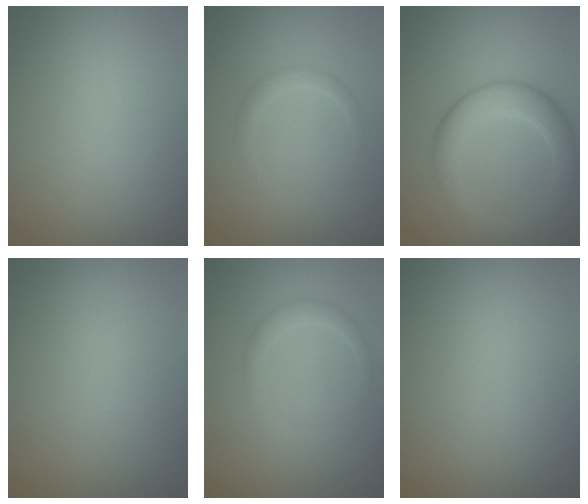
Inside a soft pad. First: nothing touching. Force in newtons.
{"total": 1.3, "press": 1.3, "slide": 0.0}
{"total": 4.8, "press": 4.7, "slide": 0.3}
{"total": 0.0}
{"total": 1.6, "press": 1.6, "slide": 0.0}
{"total": 0.0}